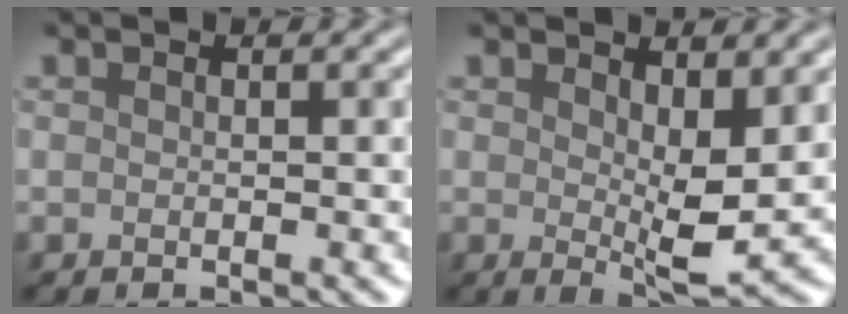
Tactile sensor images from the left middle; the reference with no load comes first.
{"total": 4.2, "force": [1.1, 1.2, 3.8], "torque": [-0.069, -0.015, 0.023]}